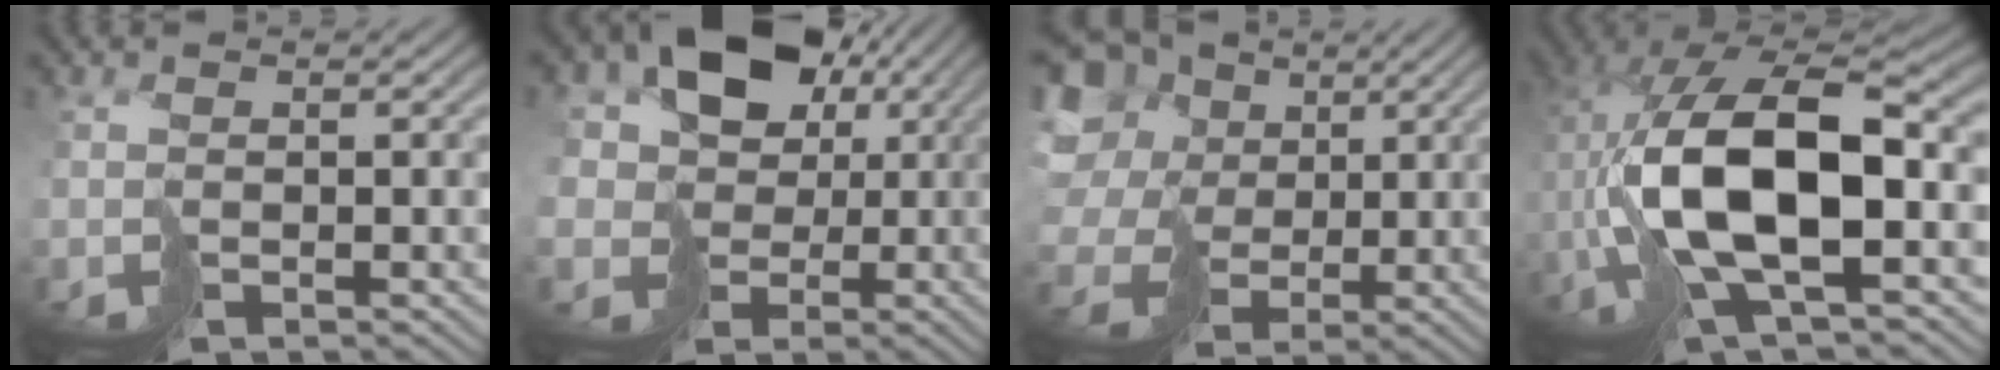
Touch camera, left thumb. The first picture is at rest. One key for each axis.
{"total": 17.1, "fx": 4.3, "fy": 14.0, "fz": 8.9, "tx": -0.228, "ty": 0.023, "tz": 0.068}
{"total": 15.8, "fx": 3.5, "fy": 13.1, "fz": 8.1, "tx": -0.280, "ty": 0.018, "tz": 0.074}
{"total": 16.0, "fx": -1.9, "fy": 6.7, "fz": 14.4, "tx": -0.316, "ty": 0.003, "tz": -0.038}